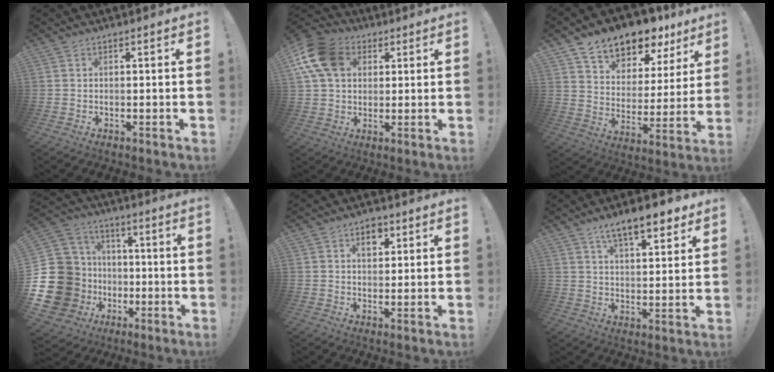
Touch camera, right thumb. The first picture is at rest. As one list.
[{"total": 14.8, "force": [4.8, 11.1, 8.6], "torque": [-0.160, -0.009, 0.096]}, {"total": 11.9, "force": [9.9, 5.5, 3.5], "torque": [-0.053, -0.088, 0.173]}, {"total": 22.6, "force": [-5.0, 19.2, 10.7], "torque": [-0.249, 0.031, -0.033]}, {"total": 5.3, "force": [2.5, 3.5, 3.0], "torque": [-0.033, -0.001, 0.040]}, {"total": 11.1, "force": [7.3, 3.6, 7.5], "torque": [-0.110, -0.040, 0.123]}]